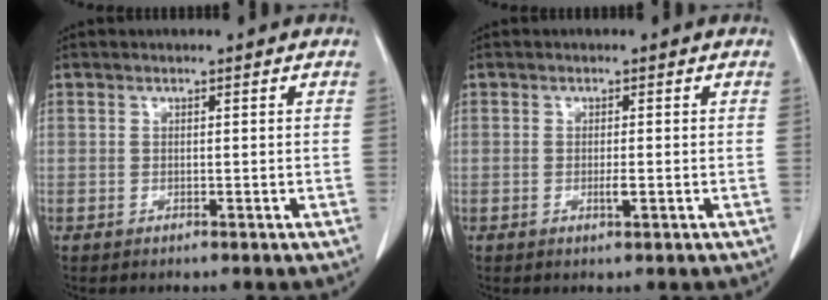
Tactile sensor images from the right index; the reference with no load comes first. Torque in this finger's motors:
{"motor_torque": [0.41, 0.30, 0.22, 0.03]}